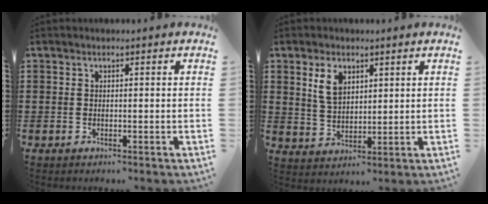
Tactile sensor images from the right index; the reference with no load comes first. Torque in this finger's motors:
{"motor_torque": [1.09, 1.05, 0.37, 0.06]}